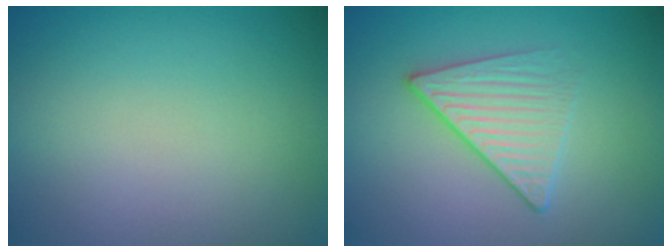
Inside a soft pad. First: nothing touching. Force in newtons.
{"total": 3.2, "press": 3.0, "slide": 1.2}